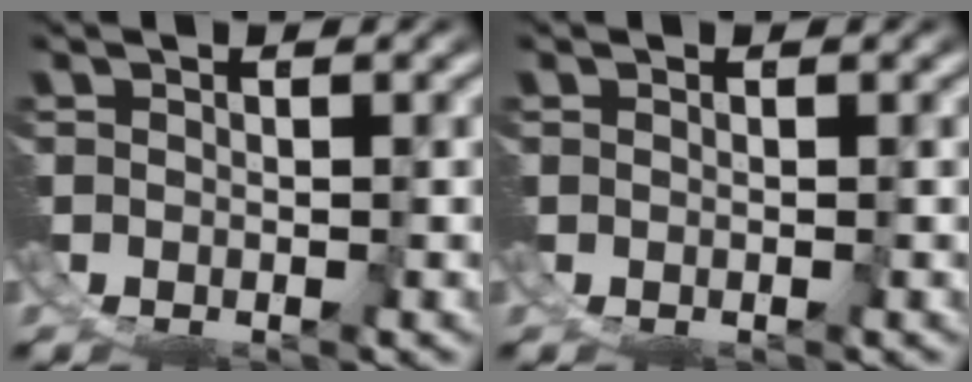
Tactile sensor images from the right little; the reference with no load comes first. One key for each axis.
{"total": 0.6, "fx": 0.0, "fy": -0.5, "fz": -0.3, "tx": 0.005, "ty": 0.000, "tz": 0.001}